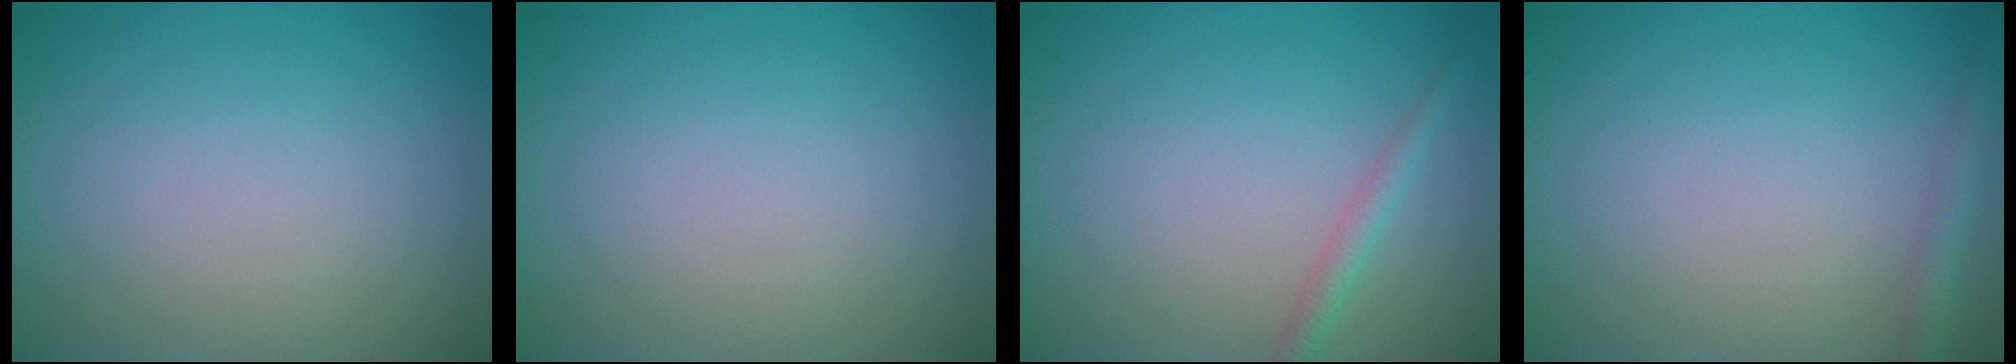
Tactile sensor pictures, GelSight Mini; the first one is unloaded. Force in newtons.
{"total": 0.0}
{"total": 1.5, "press": 1.5, "slide": 0.1}
{"total": 1.9, "press": 1.9, "slide": 0.1}